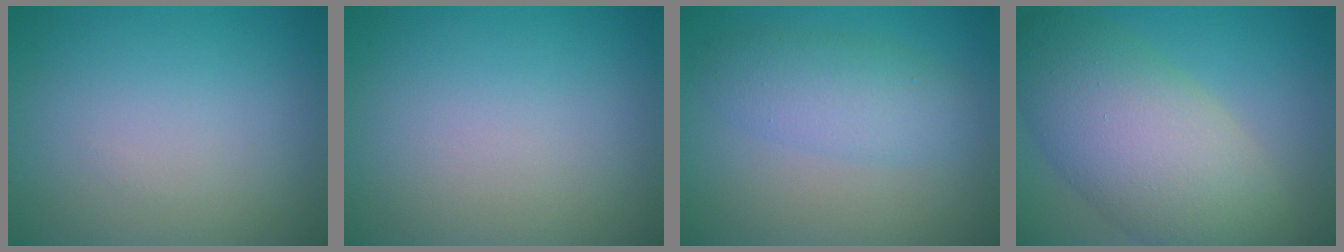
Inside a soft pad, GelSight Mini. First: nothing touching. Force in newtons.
{"total": 0.0}
{"total": 3.7, "press": 3.7, "slide": 0.1}
{"total": 9.9, "press": 9.9, "slide": 0.1}